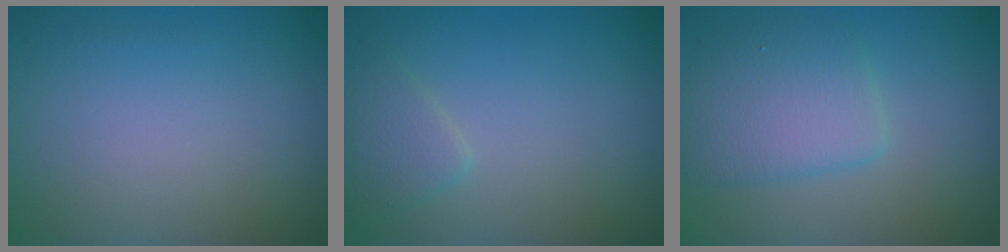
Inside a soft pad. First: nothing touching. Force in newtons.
{"total": 1.8, "press": 1.8, "slide": 0.2}
{"total": 3.8, "press": 3.8, "slide": 0.2}